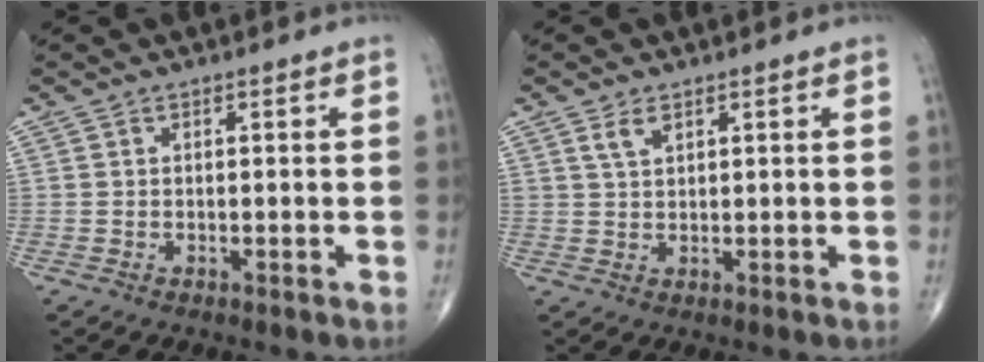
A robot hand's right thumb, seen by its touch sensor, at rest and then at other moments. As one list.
[{"total": 2.4, "force": [1.5, 1.2, 1.5], "torque": [-0.026, -0.003, 0.035]}]